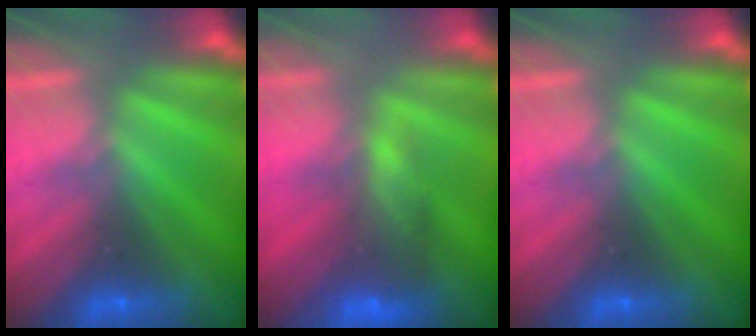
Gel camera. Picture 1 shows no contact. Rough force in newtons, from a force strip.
{"total": 8.7}
{"total": 0.0}